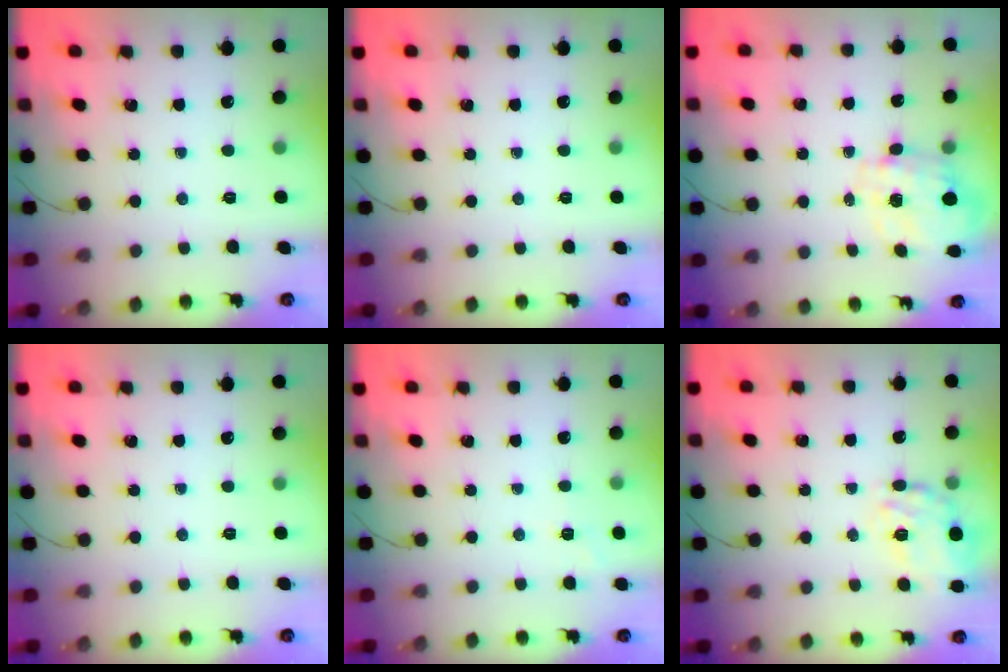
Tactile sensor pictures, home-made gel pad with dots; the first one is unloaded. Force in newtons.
{"total": 0.0}
{"total": 2.6, "press": 2.4, "slide": 1.0}
{"total": 0.0}
{"total": 3.5, "press": 3.2, "slide": 1.5}
{"total": 18.7, "press": 18.5, "slide": 2.6}